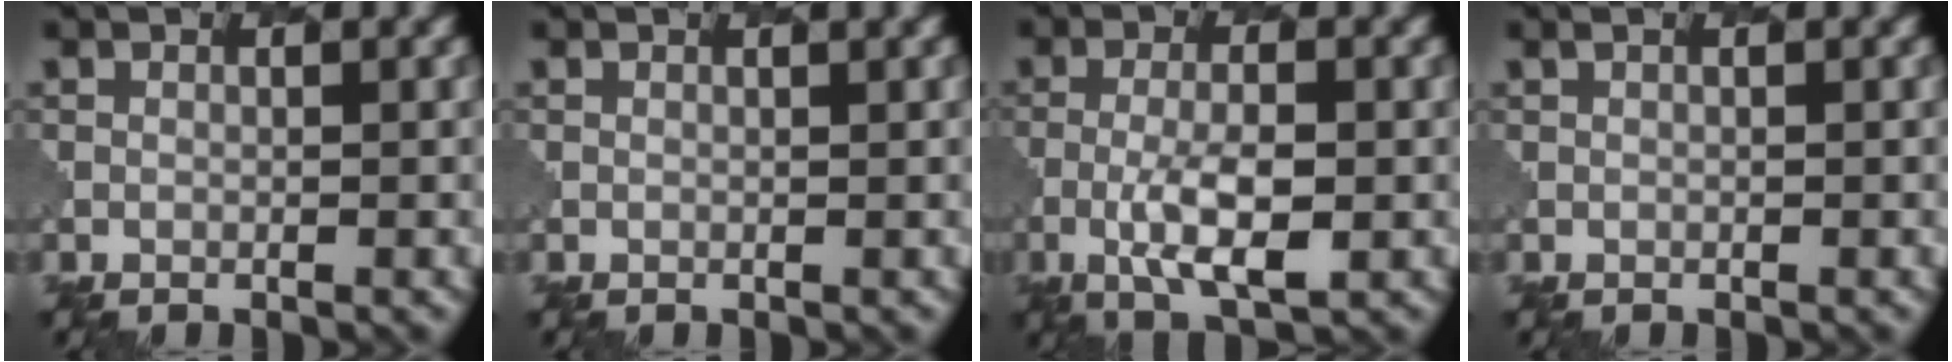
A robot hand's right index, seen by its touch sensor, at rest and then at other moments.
{"total": 0.9, "force": [0.4, 0.3, 0.7], "torque": [-0.007, -0.002, 0.005]}
{"total": 4.7, "force": [-1.1, 1.6, 4.3], "torque": [-0.086, -0.006, -0.019]}
{"total": 0.6, "force": [0.3, 0.1, 0.5], "torque": [-0.008, -0.001, 0.005]}